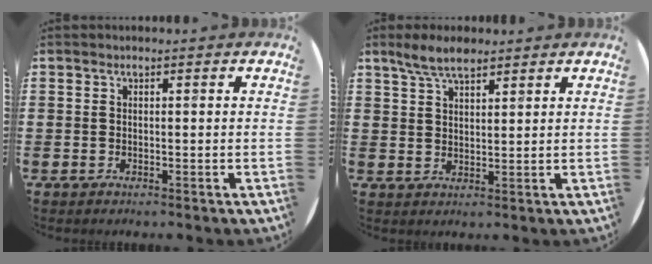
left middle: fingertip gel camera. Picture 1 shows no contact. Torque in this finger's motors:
{"motor_torque": [0.63, -0.54, 0.05, 0.03]}